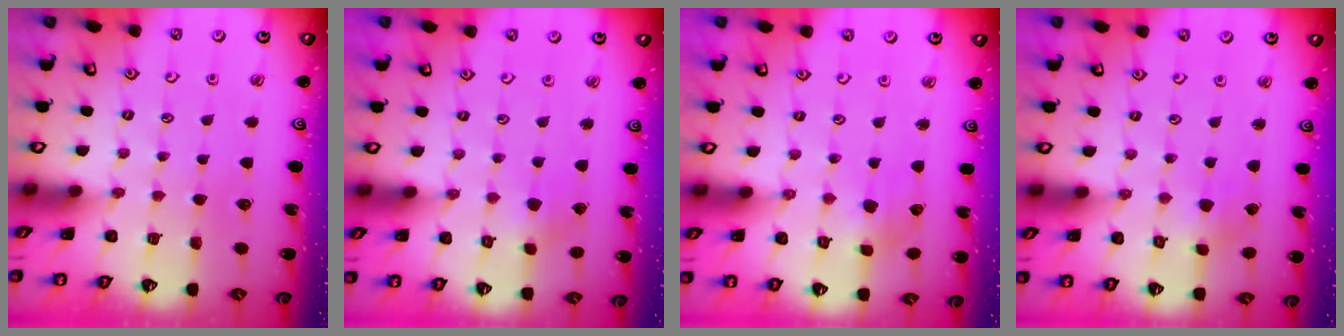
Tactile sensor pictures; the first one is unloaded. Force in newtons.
{"total": 2.2, "press": 2.2, "slide": 0.2}
{"total": 2.3, "press": 2.3, "slide": 0.6}
{"total": 1.2, "press": 1.2, "slide": 0.1}